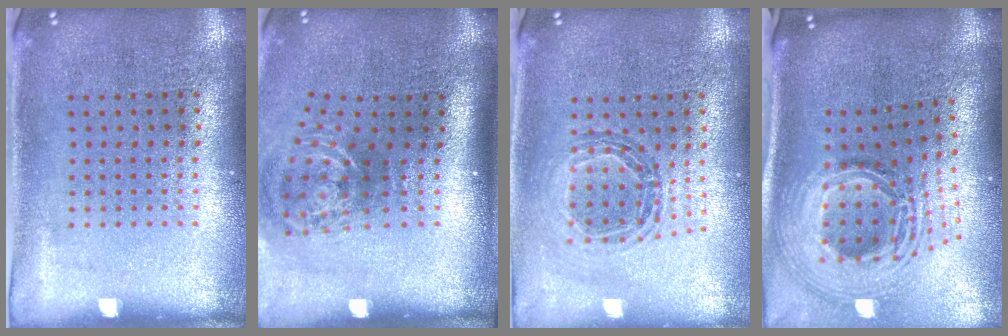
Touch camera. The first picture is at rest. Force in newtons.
{"total": 2.1, "press": 1.3, "slide": 1.7}
{"total": 0.8, "press": 0.8, "slide": 0.1}
{"total": 3.0, "press": 2.1, "slide": 2.2}